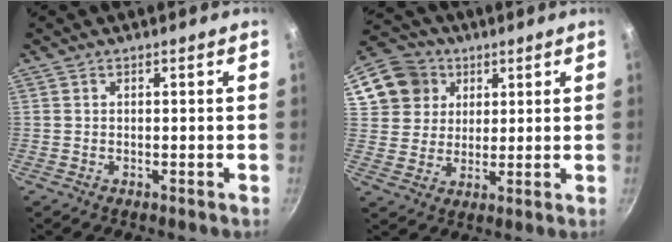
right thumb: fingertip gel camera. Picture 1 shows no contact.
{"total": 11.9, "force": [5.0, 10.2, 3.6], "torque": [-0.047, 0.010, 0.087]}